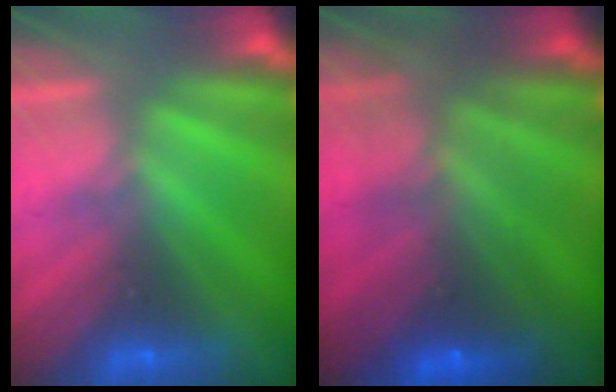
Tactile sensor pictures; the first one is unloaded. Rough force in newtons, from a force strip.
{"total": 7.0}